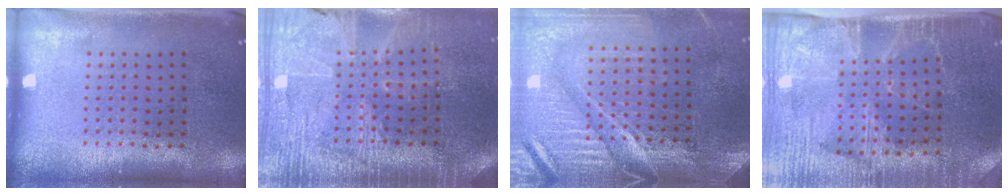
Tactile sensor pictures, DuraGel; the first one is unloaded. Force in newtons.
{"total": 3.5, "press": 3.3, "slide": 1.2}
{"total": 3.8, "press": 3.6, "slide": 1.3}
{"total": 4.0, "press": 3.5, "slide": 2.1}